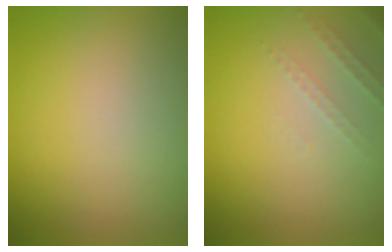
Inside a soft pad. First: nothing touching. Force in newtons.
{"total": 1.5, "press": 1.4, "slide": 0.4}